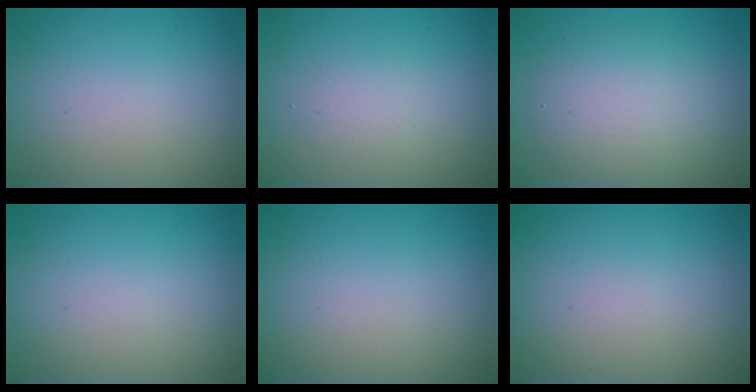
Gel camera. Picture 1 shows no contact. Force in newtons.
{"total": 1.5, "press": 1.5, "slide": 0.1}
{"total": 4.8, "press": 4.8, "slide": 0.3}
{"total": 0.0}
{"total": 0.0}
{"total": 0.0}